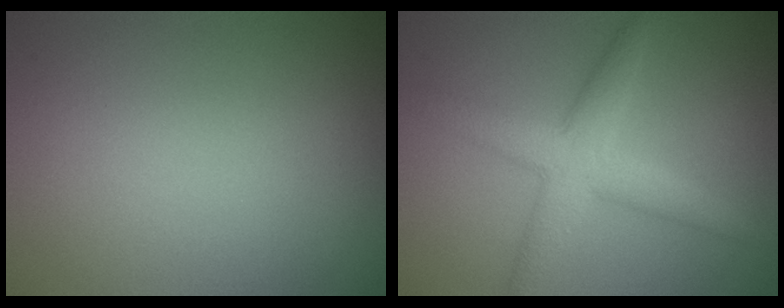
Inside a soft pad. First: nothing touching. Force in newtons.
{"total": 4.2, "press": 4.2, "slide": 0.1}